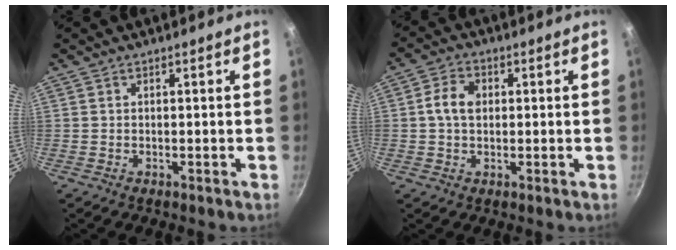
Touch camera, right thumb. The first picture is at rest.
{"total": 5.7, "force": [0.6, 3.9, 4.1], "torque": [-0.070, 0.010, 0.002]}